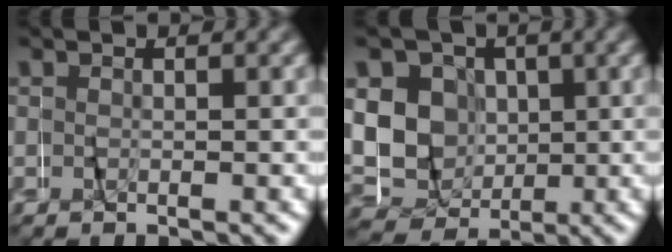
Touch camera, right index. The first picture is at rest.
{"total": 12.7, "force": [1.8, 11.5, 5.1], "torque": [-0.120, -0.007, 0.022]}